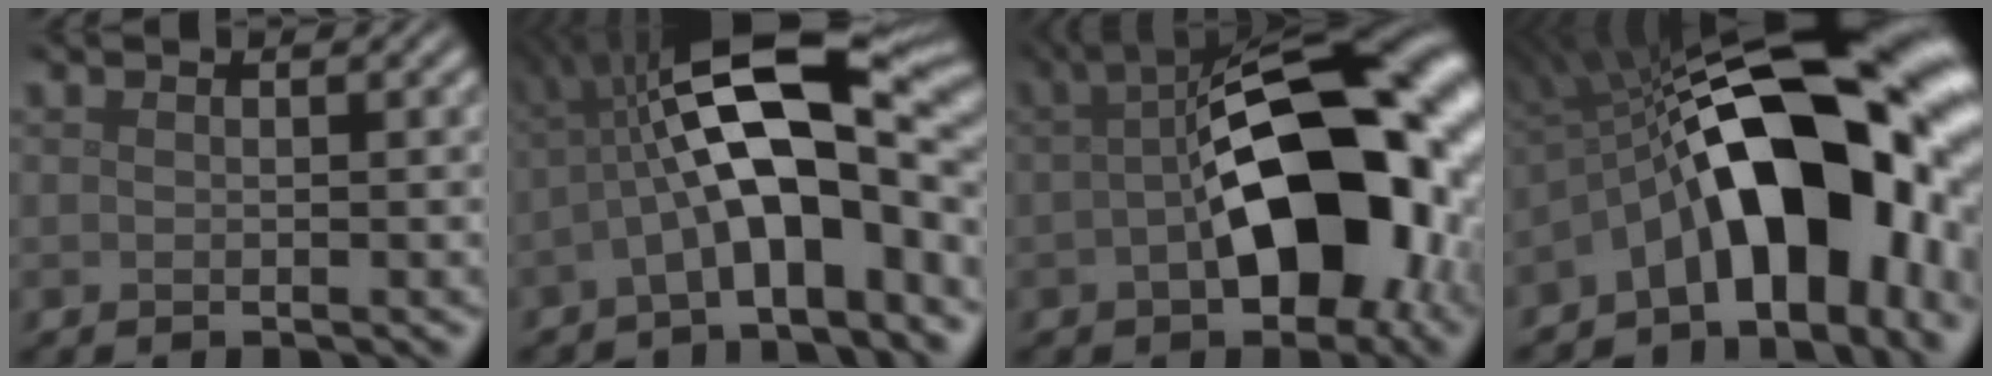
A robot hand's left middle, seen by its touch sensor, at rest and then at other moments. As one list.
[{"total": 13.2, "force": [-0.7, 4.7, 12.3], "torque": [-0.189, 0.024, -0.026]}, {"total": 16.0, "force": [-1.5, 8.9, 13.3], "torque": [-0.179, -0.007, -0.020]}, {"total": 15.8, "force": [-2.6, 7.5, 13.7], "torque": [-0.165, 0.034, -0.052]}]